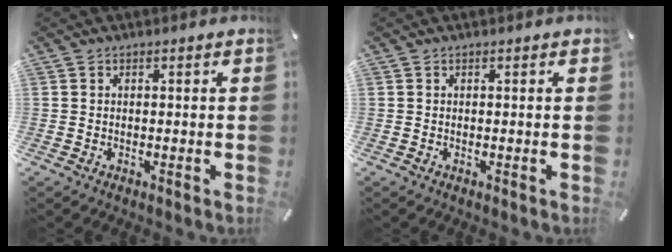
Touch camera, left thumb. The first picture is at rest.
{"total": 0.0}